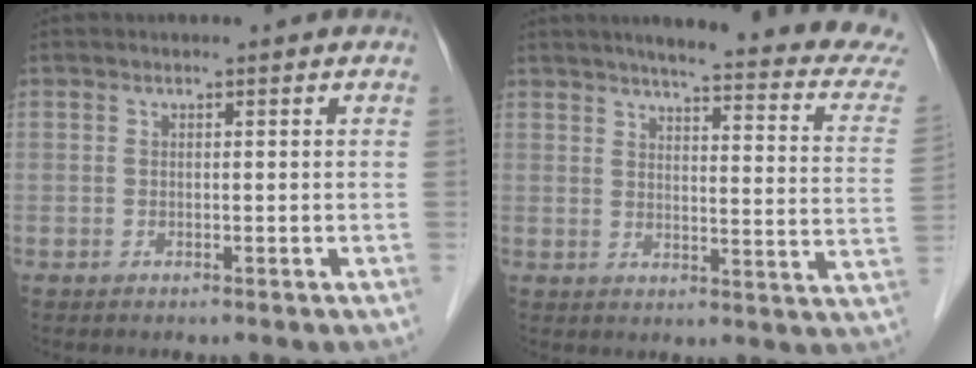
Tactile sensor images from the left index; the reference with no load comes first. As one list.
[{"total": 20.5, "force": [18.1, 0.7, 9.5], "torque": [-0.115, -0.054, 0.199]}]